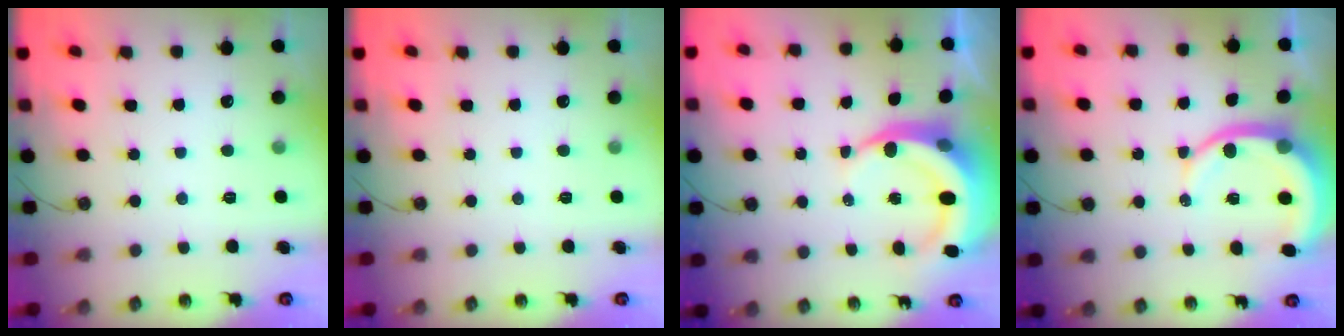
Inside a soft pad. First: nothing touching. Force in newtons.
{"total": 0.0}
{"total": 9.9, "press": 9.8, "slide": 1.3}
{"total": 9.5, "press": 9.4, "slide": 1.0}